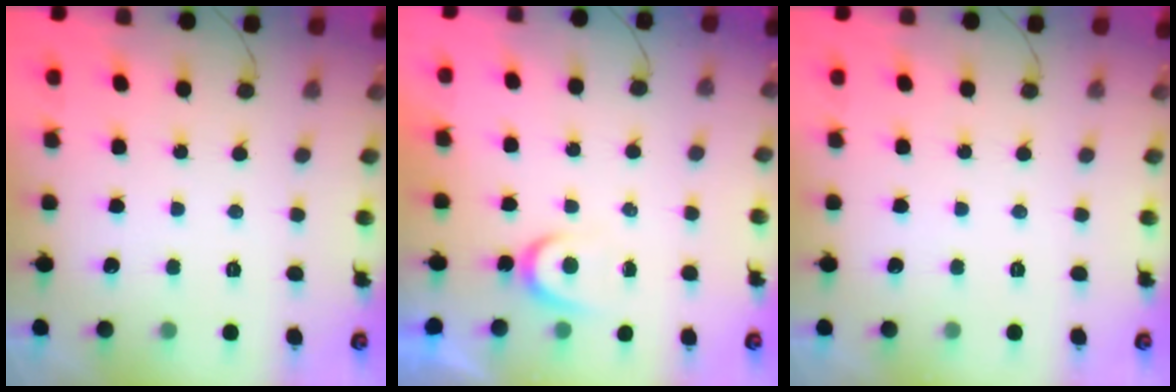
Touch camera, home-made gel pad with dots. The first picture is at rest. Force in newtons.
{"total": 3.6, "press": 3.6, "slide": 0.4}
{"total": 0.0}